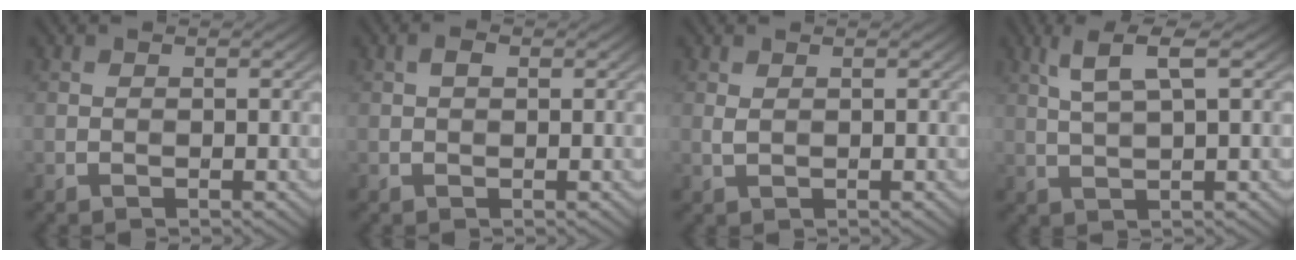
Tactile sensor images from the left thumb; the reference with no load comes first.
{"total": 1.2, "force": [0.5, 0.6, 0.9], "torque": [-0.018, 0.003, 0.006]}
{"total": 0.9, "force": [0.5, 0.4, 0.7], "torque": [-0.022, 0.000, 0.012]}
{"total": 4.6, "force": [2.1, 0.7, 4.0], "torque": [-0.095, 0.008, 0.047]}